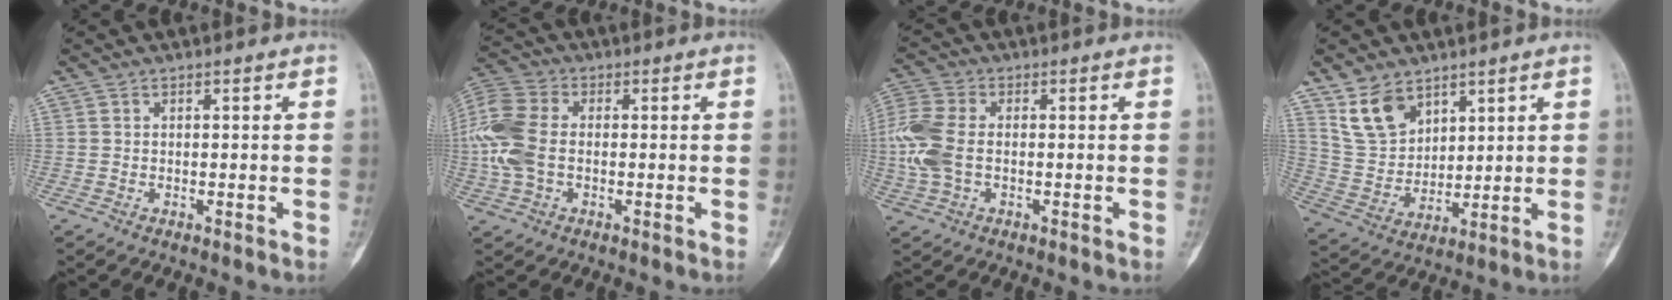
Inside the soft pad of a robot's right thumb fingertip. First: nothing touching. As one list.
[{"total": 11.8, "force": [-0.4, 7.8, 8.9], "torque": [-0.214, 0.022, -0.010]}, {"total": 10.0, "force": [-0.4, 6.3, 7.7], "torque": [-0.199, 0.015, -0.011]}, {"total": 10.0, "force": [6.5, 6.1, 4.5], "torque": [-0.071, -0.031, 0.141]}]